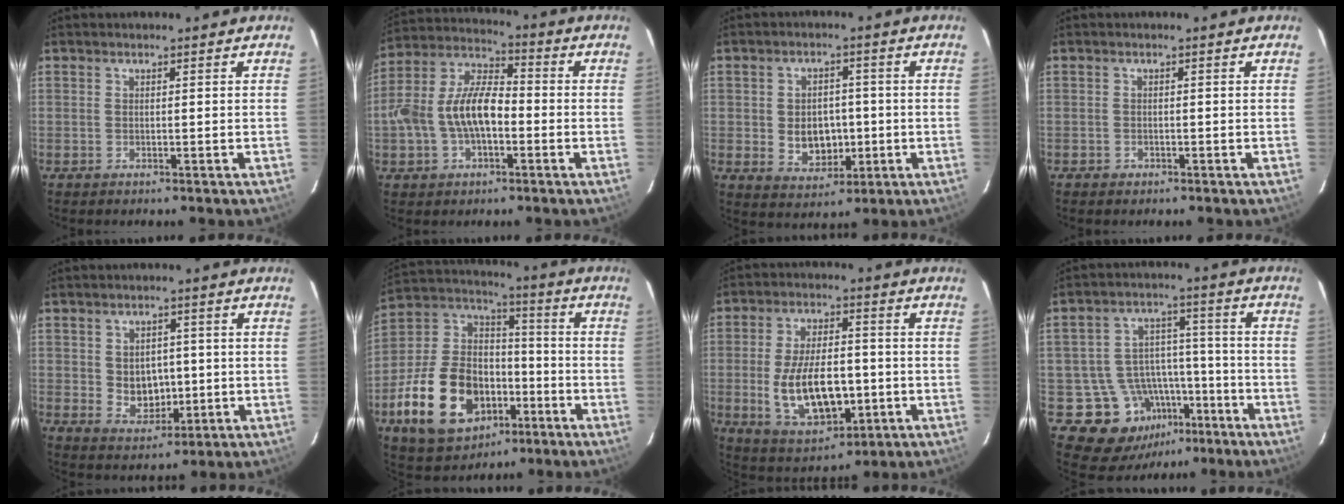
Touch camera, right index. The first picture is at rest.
{"total": 12.9, "force": [-2.6, 7.3, 10.4], "torque": [-0.215, 0.018, -0.048]}
{"total": 7.8, "force": [-0.9, 6.0, 4.9], "torque": [-0.097, 0.003, 0.000]}
{"total": 1.3, "force": [-0.8, 1.0, 0.1], "torque": [-0.004, 0.004, -0.011]}
{"total": 6.6, "force": [-0.2, 5.4, 3.8], "torque": [-0.070, 0.002, 0.013]}
{"total": 21.9, "force": [-8.8, 14.5, 13.9], "torque": [-0.309, 0.025, -0.132]}
{"total": 15.0, "force": [-2.7, 7.5, 12.7], "torque": [-0.248, -0.008, -0.027]}
{"total": 12.8, "force": [-6.8, 10.1, 4.0], "torque": [-0.085, 0.042, -0.083]}